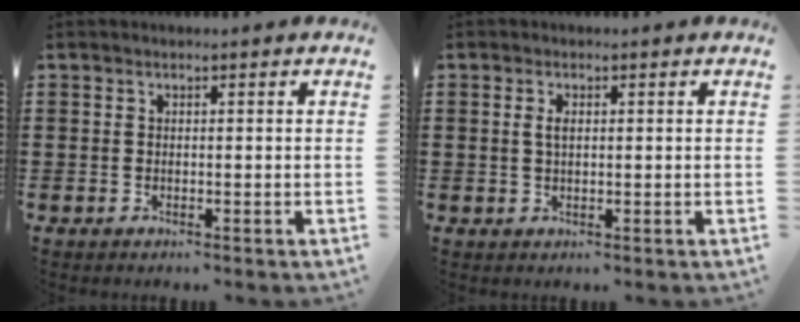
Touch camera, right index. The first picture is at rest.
{"total": 1.9, "force": [0.4, 0.8, 1.7], "torque": [-0.036, 0.005, 0.005]}